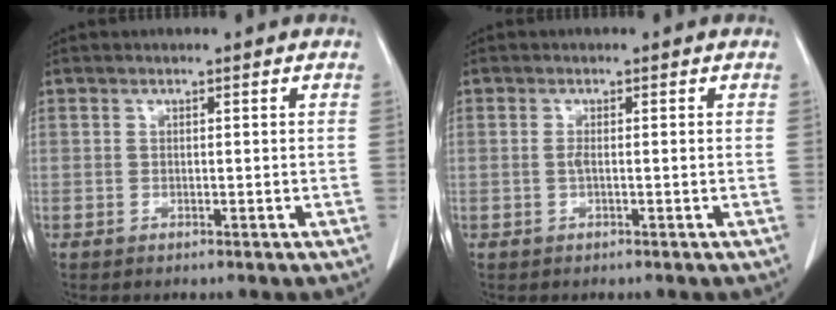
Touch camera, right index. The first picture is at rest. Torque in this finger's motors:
{"motor_torque": [-0.13, 0.20, 0.07, 0.01]}